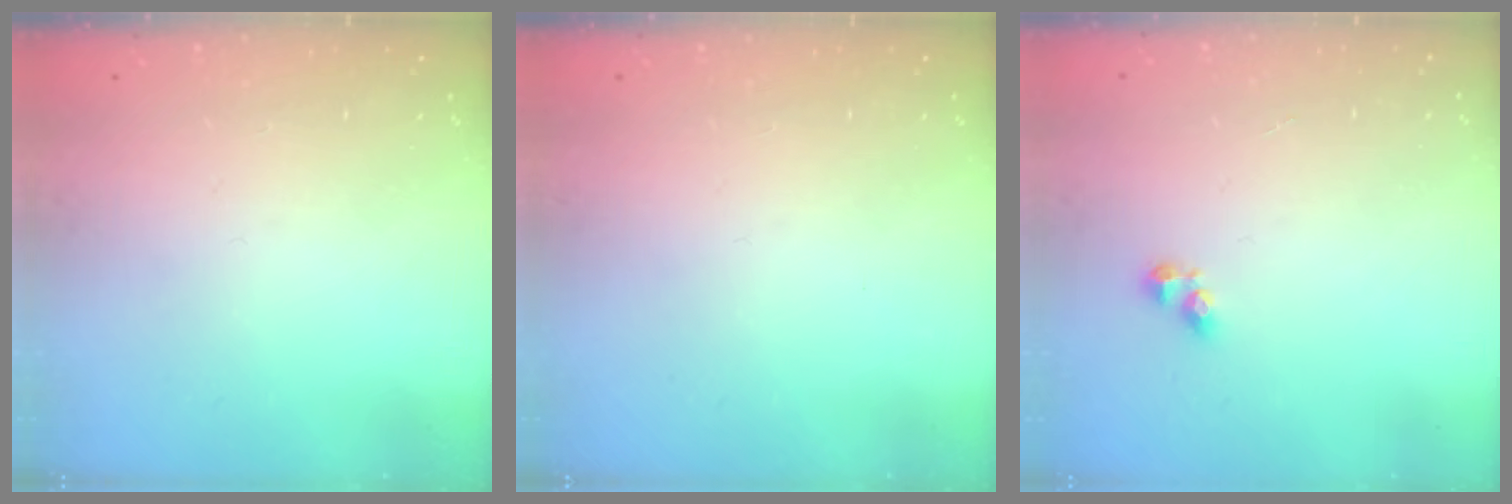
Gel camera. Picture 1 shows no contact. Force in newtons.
{"total": 0.0}
{"total": 3.2, "press": 3.2, "slide": 0.4}